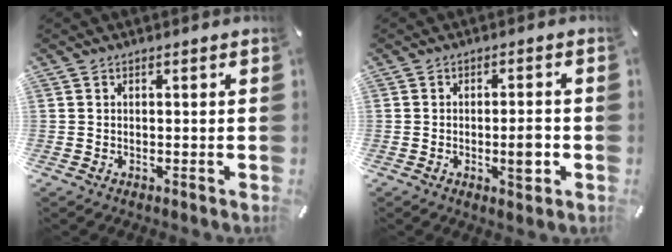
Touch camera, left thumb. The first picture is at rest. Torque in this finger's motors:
{"motor_torque": [0.99, 1.06, 0.58, -0.02, 0.07]}